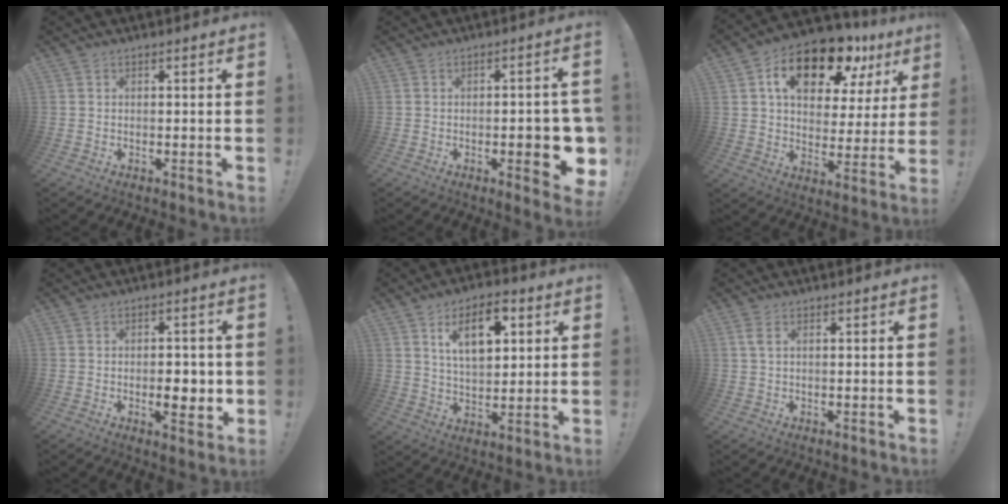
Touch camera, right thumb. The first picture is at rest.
{"total": 8.7, "force": [-2.3, 2.3, 8.1], "torque": [-0.099, 0.000, -0.033]}
{"total": 17.4, "force": [10.1, 8.8, 11.1], "torque": [-0.177, -0.054, 0.172]}
{"total": 6.3, "force": [-1.0, 3.0, 5.4], "torque": [-0.059, 0.000, -0.017]}
{"total": 12.4, "force": [5.3, 6.6, 9.0], "torque": [-0.142, -0.002, 0.093]}
{"total": 2.3, "force": [0.9, 0.7, 2.0], "torque": [-0.034, 0.000, 0.013]}